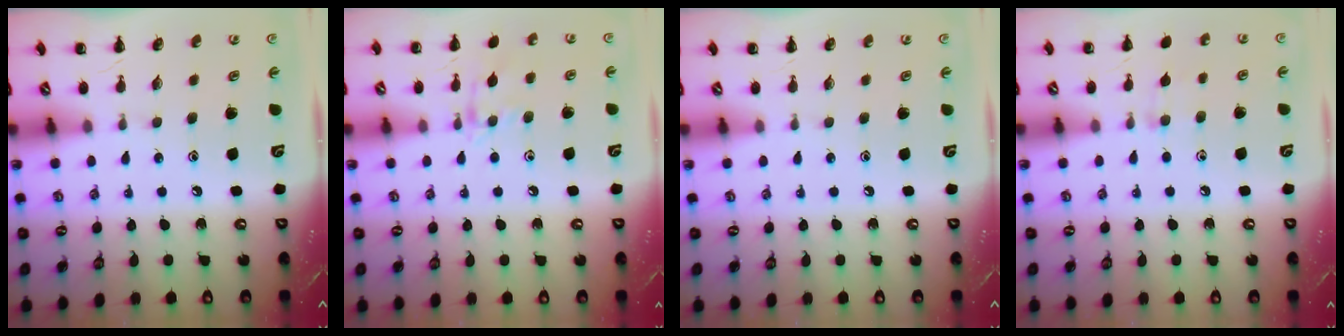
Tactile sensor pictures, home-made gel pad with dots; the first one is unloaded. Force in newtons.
{"total": 8.3, "press": 8.2, "slide": 1.2}
{"total": 0.0}
{"total": 6.5, "press": 6.0, "slide": 2.3}